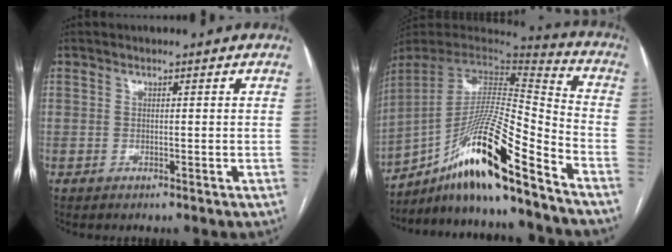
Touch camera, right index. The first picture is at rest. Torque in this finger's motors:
{"motor_torque": [1.52, -0.62, 1.05, 0.21]}